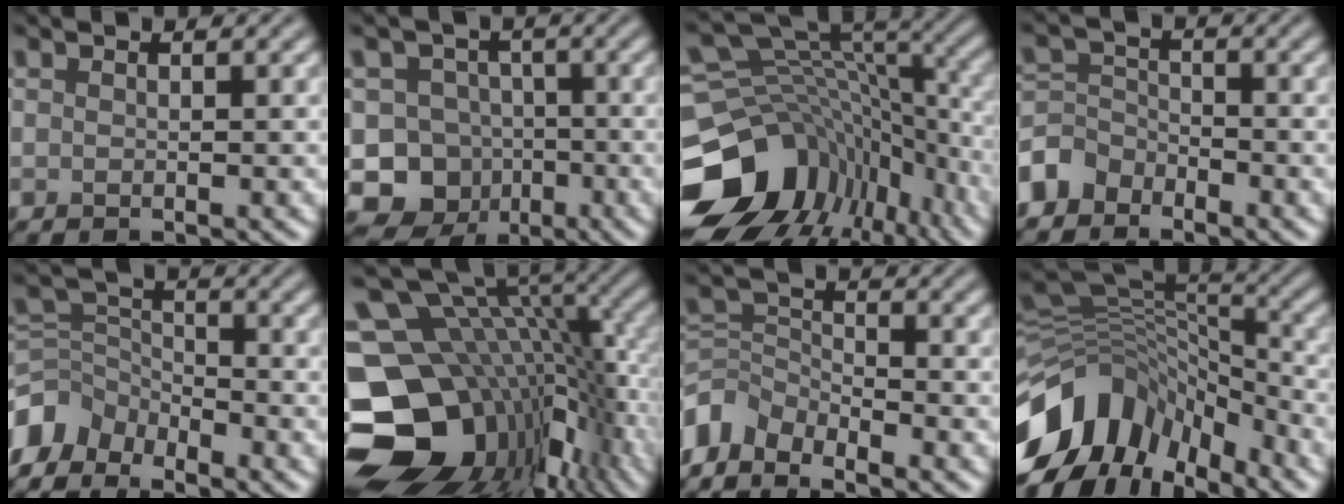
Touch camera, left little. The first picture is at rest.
{"total": 8.8, "force": [-4.2, 7.5, 1.8], "torque": [-0.012, -0.007, -0.083]}
{"total": 14.6, "force": [-5.3, 10.9, 8.2], "torque": [-0.176, -0.009, -0.070]}
{"total": 3.3, "force": [-2.6, 2.0, 0.4], "torque": [-0.008, 0.005, -0.067]}
{"total": 4.8, "force": [-3.8, 2.6, 1.3], "torque": [-0.024, -0.001, -0.088]}
{"total": 18.7, "force": [-4.4, 13.5, 12.2], "torque": [-0.240, -0.024, -0.041]}
{"total": 5.3, "force": [-4.1, 2.7, 1.8], "torque": [-0.034, -0.004, -0.095]}
{"total": 11.8, "force": [-6.6, 7.6, 6.3], "torque": [-0.126, 0.021, -0.128]}